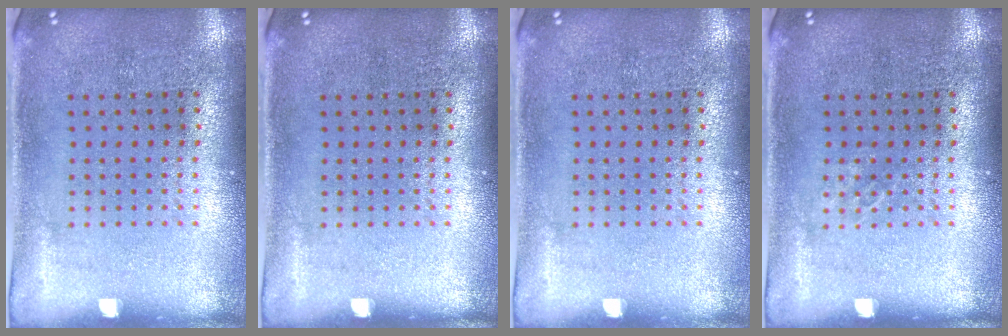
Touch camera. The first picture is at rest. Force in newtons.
{"total": 0.0}
{"total": 0.0}
{"total": 0.6, "press": 0.6, "slide": 0.1}